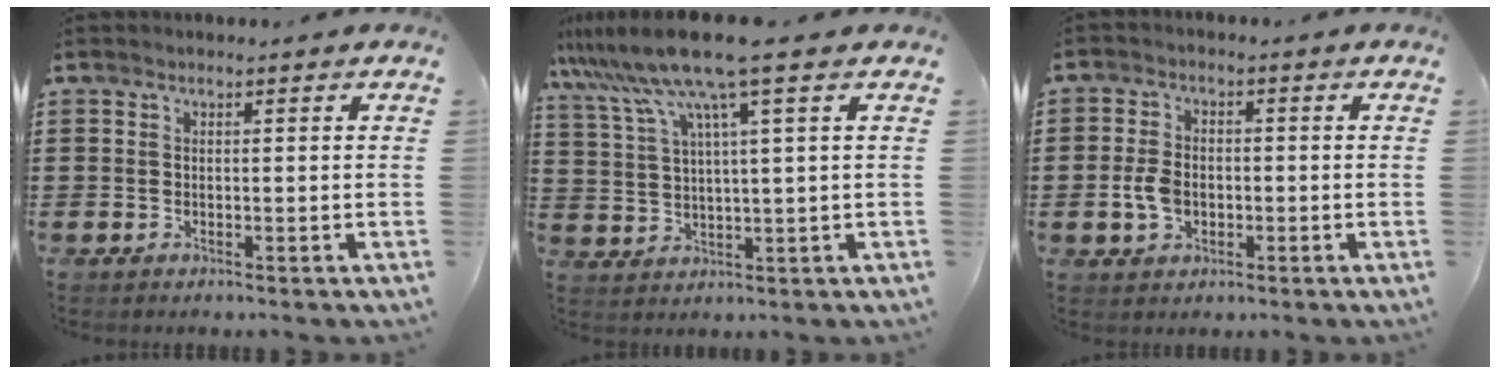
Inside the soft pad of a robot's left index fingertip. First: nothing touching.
{"total": 10.2, "force": [6.6, -0.2, 7.8], "torque": [-0.192, -0.034, 0.106]}
{"total": 4.6, "force": [-0.8, 3.1, 3.3], "torque": [-0.084, -0.001, -0.020]}